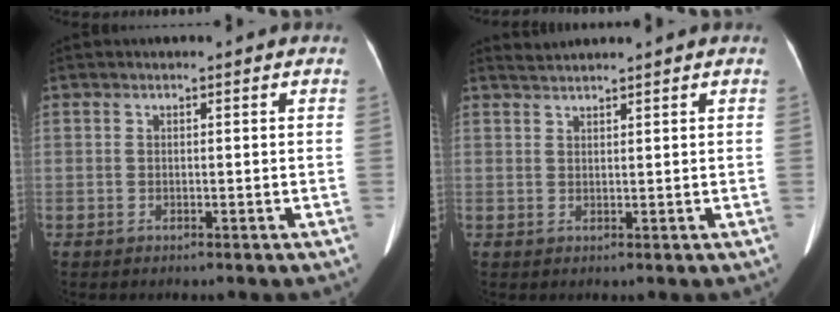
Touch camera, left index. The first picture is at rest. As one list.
[{"total": 2.2, "force": [2.2, -0.5, 0.2], "torque": [-0.007, 0.017, 0.047]}]